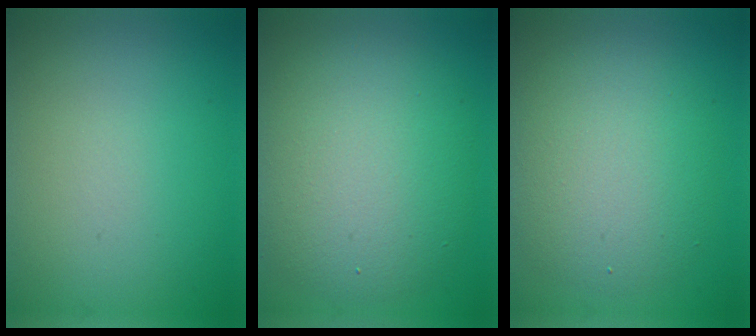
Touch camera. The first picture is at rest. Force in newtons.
{"total": 8.3, "press": 8.3, "slide": 0.3}
{"total": 5.5, "press": 5.5, "slide": 0.2}